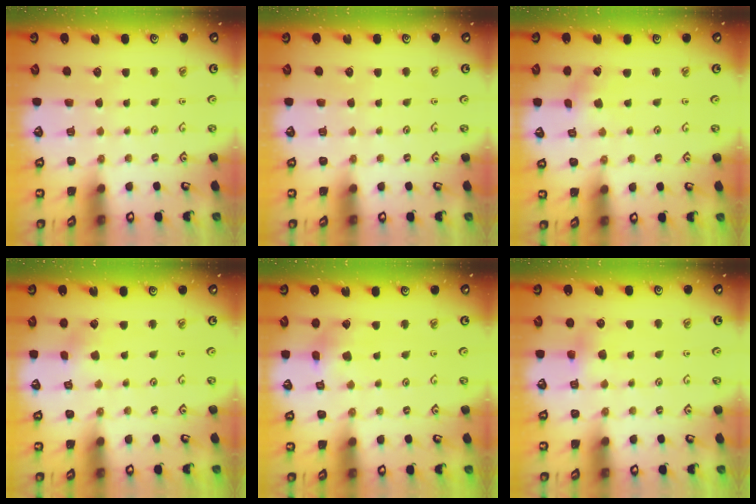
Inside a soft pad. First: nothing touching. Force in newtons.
{"total": 0.0}
{"total": 0.0}
{"total": 2.0, "press": 2.0, "slide": 0.1}
{"total": 6.2, "press": 6.2, "slide": 0.6}
{"total": 5.0, "press": 4.9, "slide": 1.0}